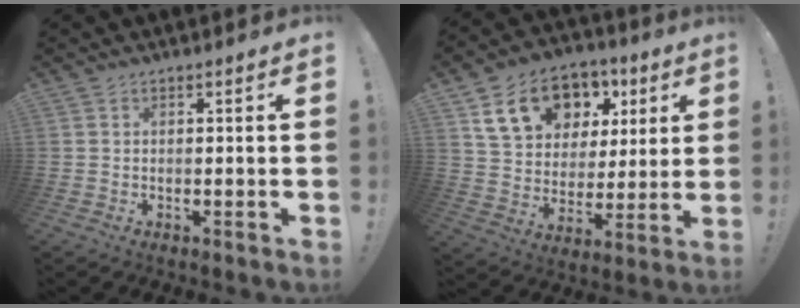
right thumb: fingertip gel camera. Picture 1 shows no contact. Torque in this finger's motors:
{"motor_torque": [1.81, 2.09, 1.10, 0.71, 0.09]}